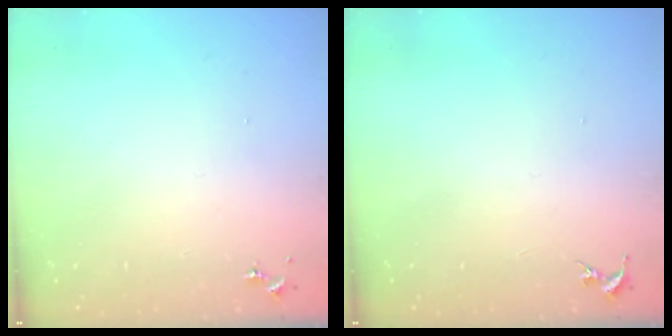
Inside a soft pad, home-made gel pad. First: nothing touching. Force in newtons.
{"total": 0.0}